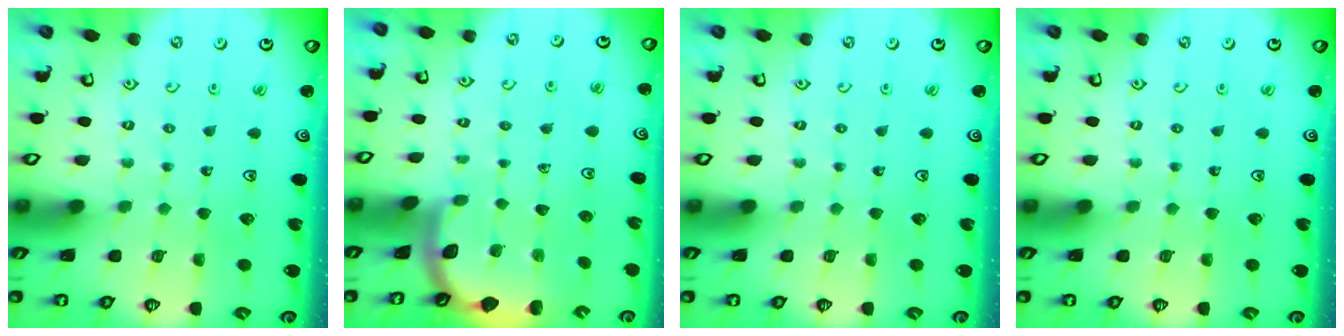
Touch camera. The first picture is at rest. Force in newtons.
{"total": 2.2, "press": 2.2, "slide": 0.1}
{"total": 0.0}
{"total": 0.0}